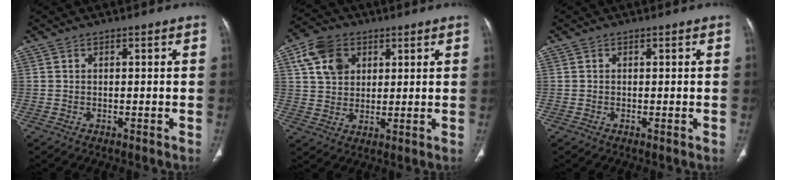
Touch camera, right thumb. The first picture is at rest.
{"total": 9.4, "force": [3.7, 7.1, 4.9], "torque": [-0.070, -0.005, 0.068]}
{"total": 0.0}